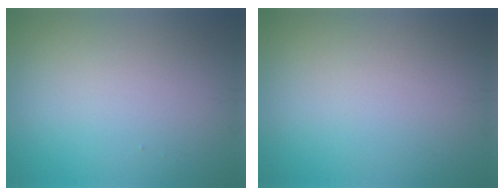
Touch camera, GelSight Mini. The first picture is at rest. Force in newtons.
{"total": 0.0}